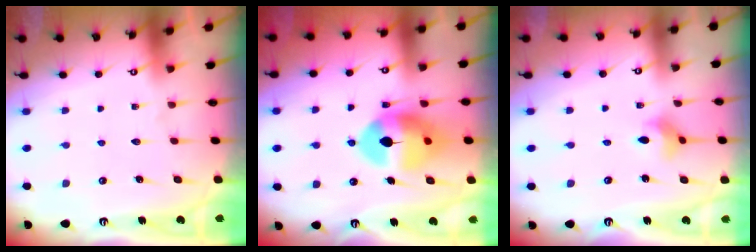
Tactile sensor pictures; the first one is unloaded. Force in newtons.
{"total": 13.4, "press": 13.2, "slide": 1.8}
{"total": 3.4, "press": 3.4, "slide": 0.6}